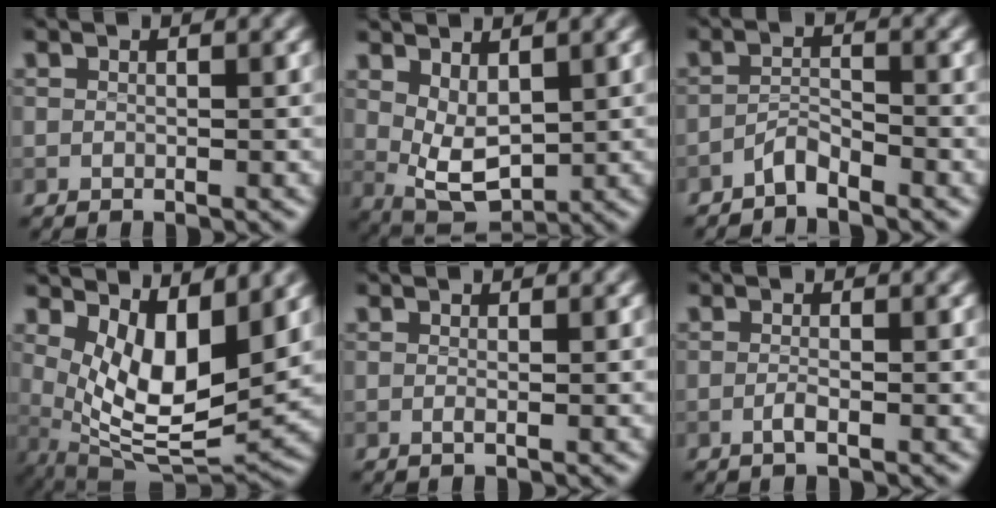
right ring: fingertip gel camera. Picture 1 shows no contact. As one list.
[{"total": 3.9, "force": [1.3, 2.0, 3.1], "torque": [-0.069, -0.013, 0.034]}, {"total": 1.8, "force": [-1.7, 0.3, 0.6], "torque": [-0.012, 0.010, -0.034]}, {"total": 8.3, "force": [2.3, 3.7, 7.1], "torque": [-0.133, -0.022, 0.046]}, {"total": 0.6, "force": [0.0, 0.2, 0.6], "torque": [-0.011, 0.001, 0.000]}, {"total": 1.1, "force": [-0.5, 0.2, 0.9], "torque": [-0.020, 0.001, -0.010]}]